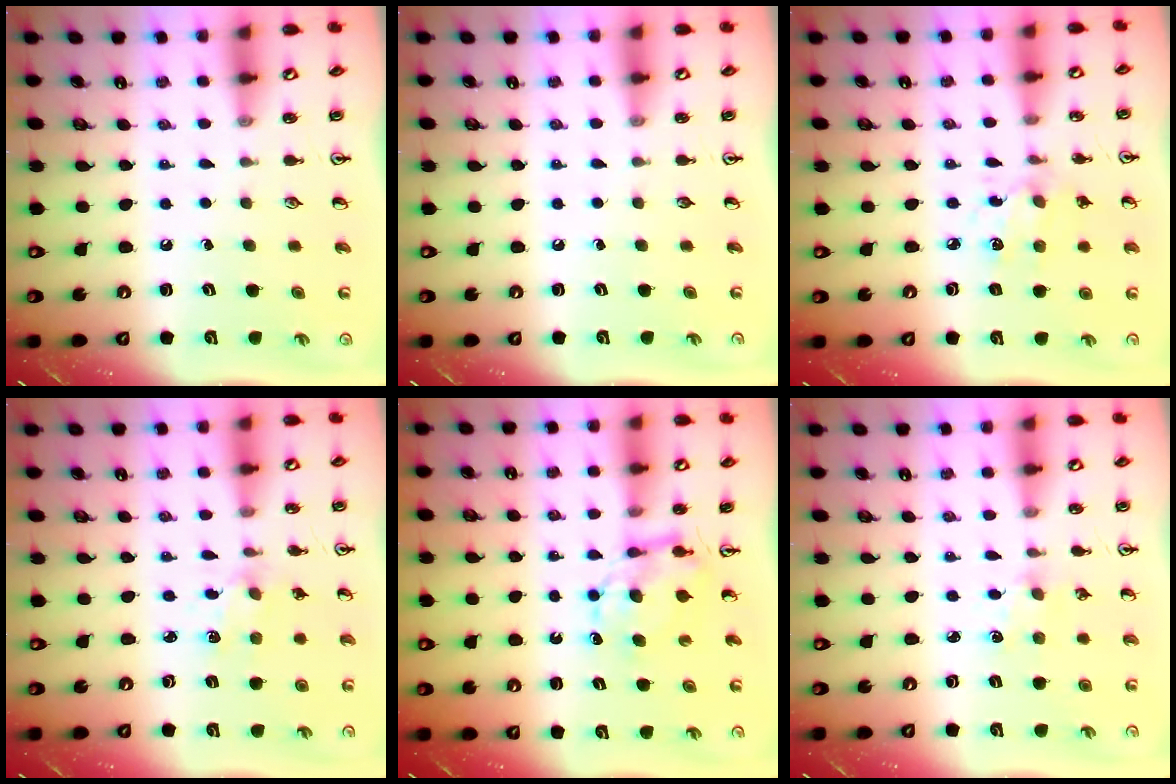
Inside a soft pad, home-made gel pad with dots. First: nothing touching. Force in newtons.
{"total": 0.0}
{"total": 3.3, "press": 3.1, "slide": 1.1}
{"total": 2.0, "press": 2.0, "slide": 0.4}
{"total": 6.8, "press": 6.8, "slide": 0.5}
{"total": 1.4, "press": 1.4, "slide": 0.2}